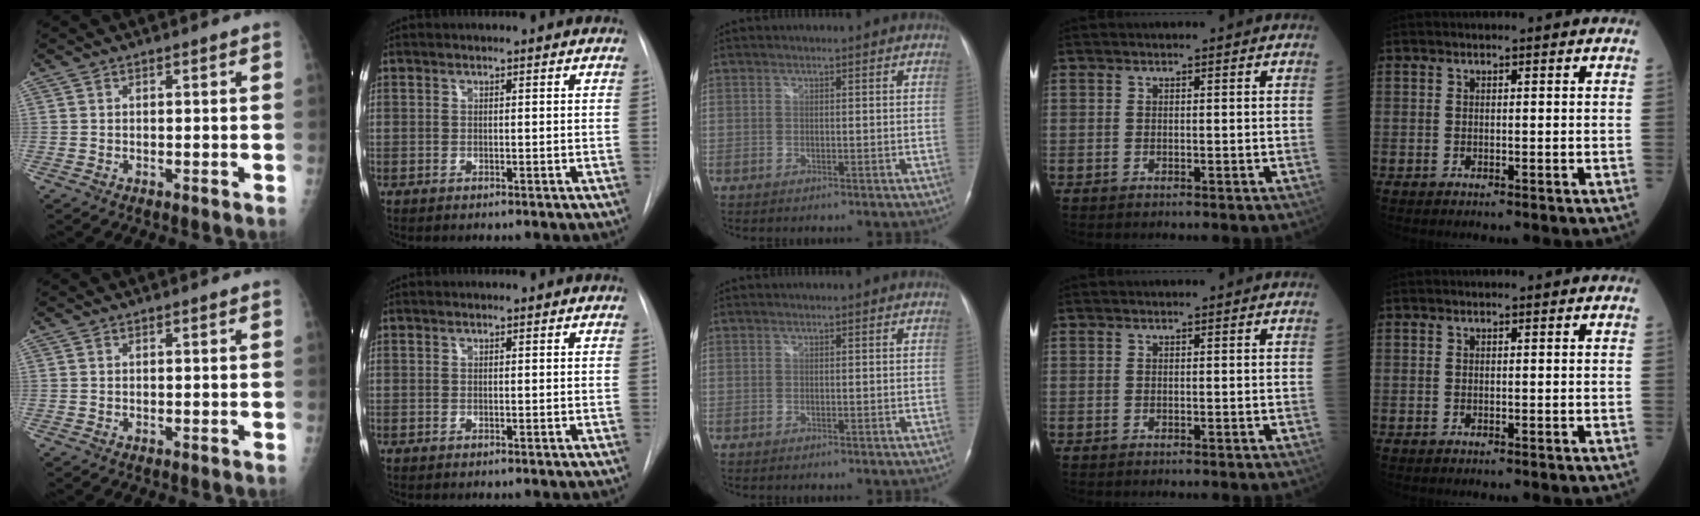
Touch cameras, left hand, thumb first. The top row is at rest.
{}